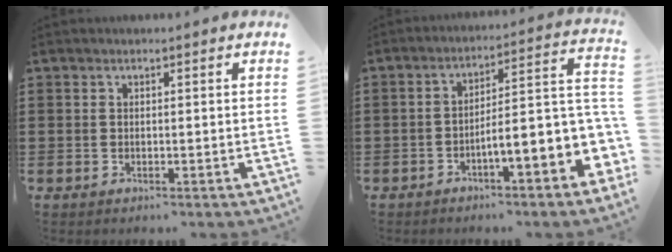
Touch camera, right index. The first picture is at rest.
{"total": 7.0, "force": [-3.0, 1.0, 6.2], "torque": [-0.100, -0.031, -0.060]}